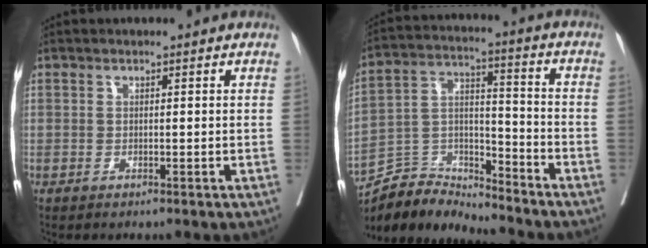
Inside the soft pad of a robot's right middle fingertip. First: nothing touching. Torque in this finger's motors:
{"motor_torque": [0.07, -0.08, 0.00, 0.00]}